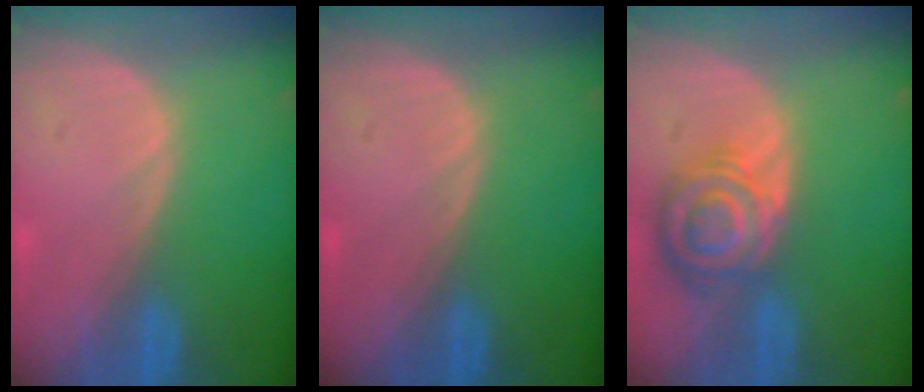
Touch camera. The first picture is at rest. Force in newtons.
{"total": 0.0}
{"total": 8.2, "press": 7.2, "slide": 4.0}